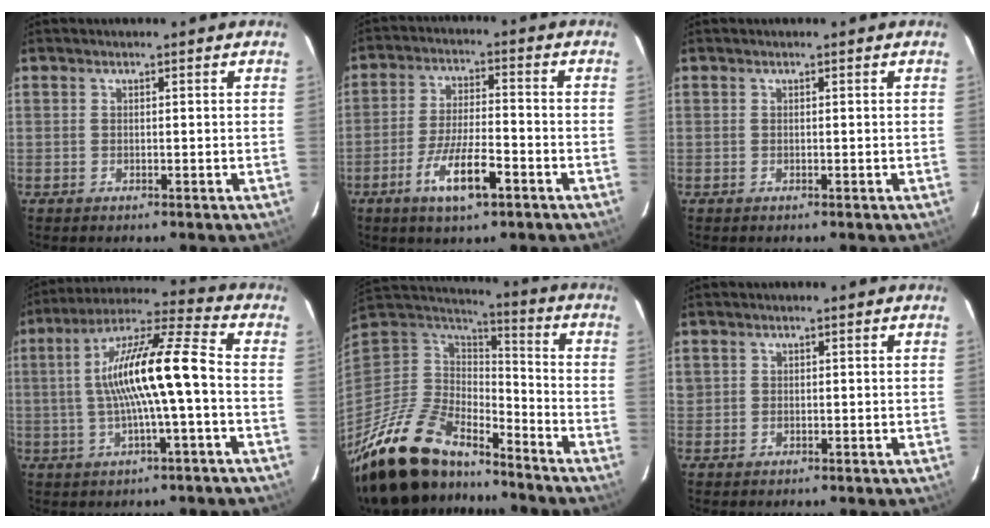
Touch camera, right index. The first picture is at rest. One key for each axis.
{"total": 9.8, "fx": -5.1, "fy": 2.3, "fz": 8.0, "tx": -0.161, "ty": -0.009, "tz": -0.089}
{"total": 0.0}
{"total": 14.5, "fx": -0.9, "fy": 0.9, "fz": 14.4, "tx": -0.263, "ty": 0.019, "tz": -0.014}
{"total": 25.9, "fx": -19.1, "fy": 10.5, "fz": 14.1, "tx": -0.297, "ty": -0.025, "tz": -0.330}
{"total": 1.0, "fx": 0.2, "fy": 1.0, "fz": 0.1, "tx": 0.002, "ty": 0.002, "tz": 0.001}